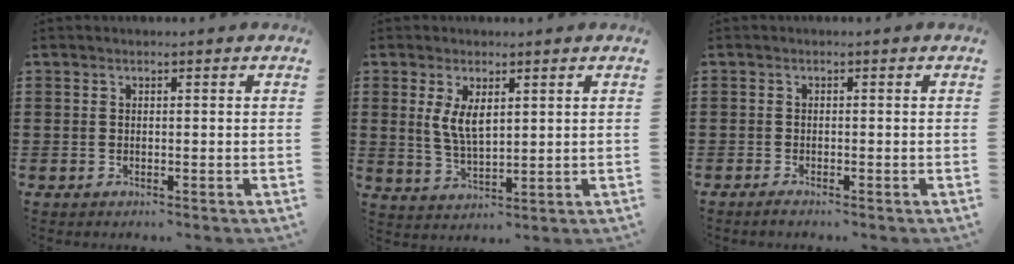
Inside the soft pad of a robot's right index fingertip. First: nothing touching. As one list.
[{"total": 4.7, "force": [1.4, 2.1, 4.0], "torque": [-0.083, 0.004, 0.024]}, {"total": 0.9, "force": [-0.8, 0.0, 0.2], "torque": [-0.008, -0.007, -0.015]}]